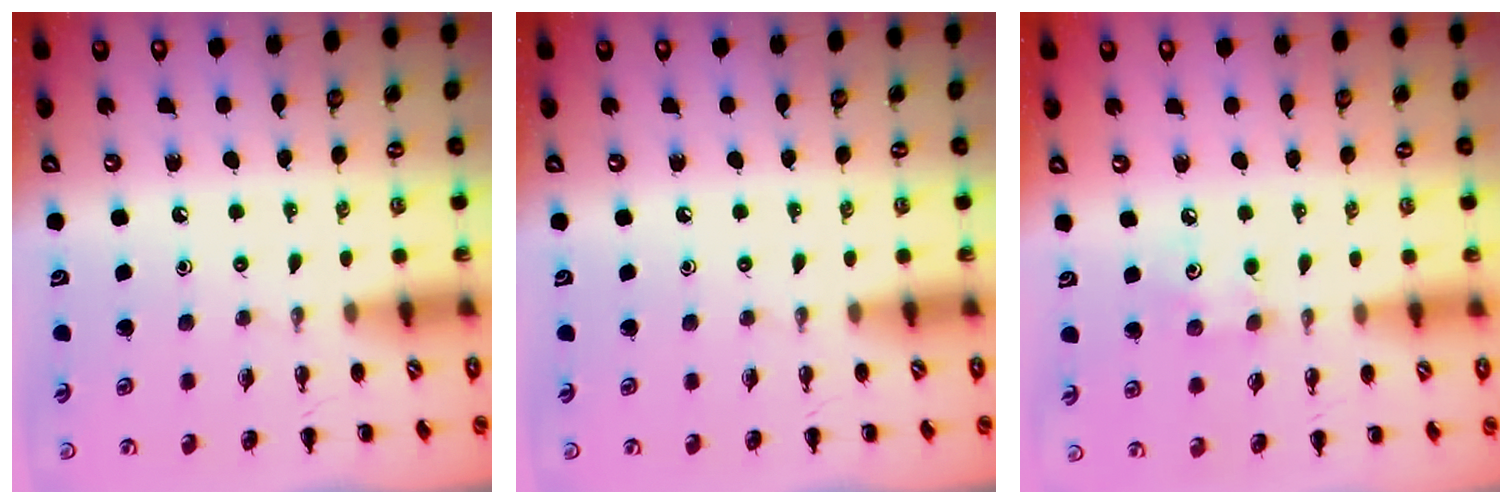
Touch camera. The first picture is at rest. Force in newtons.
{"total": 0.0}
{"total": 4.5, "press": 4.4, "slide": 1.1}